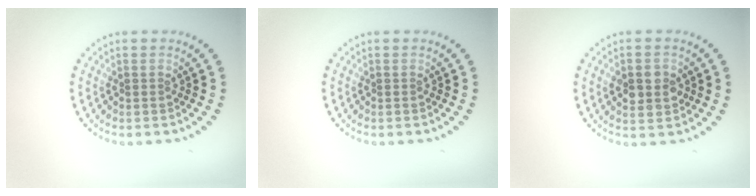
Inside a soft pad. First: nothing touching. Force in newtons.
{"total": 0.0}
{"total": 3.0, "press": 3.0, "slide": 0.1}